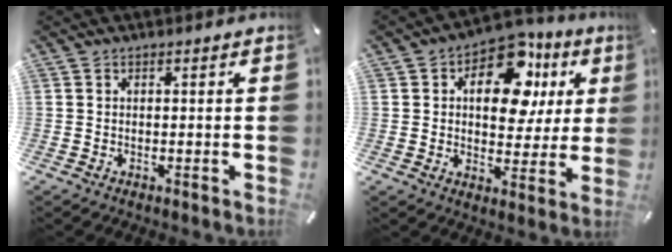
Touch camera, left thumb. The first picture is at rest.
{"total": 15.4, "force": [5.6, 9.5, 10.8], "torque": [-0.145, -0.023, 0.093]}